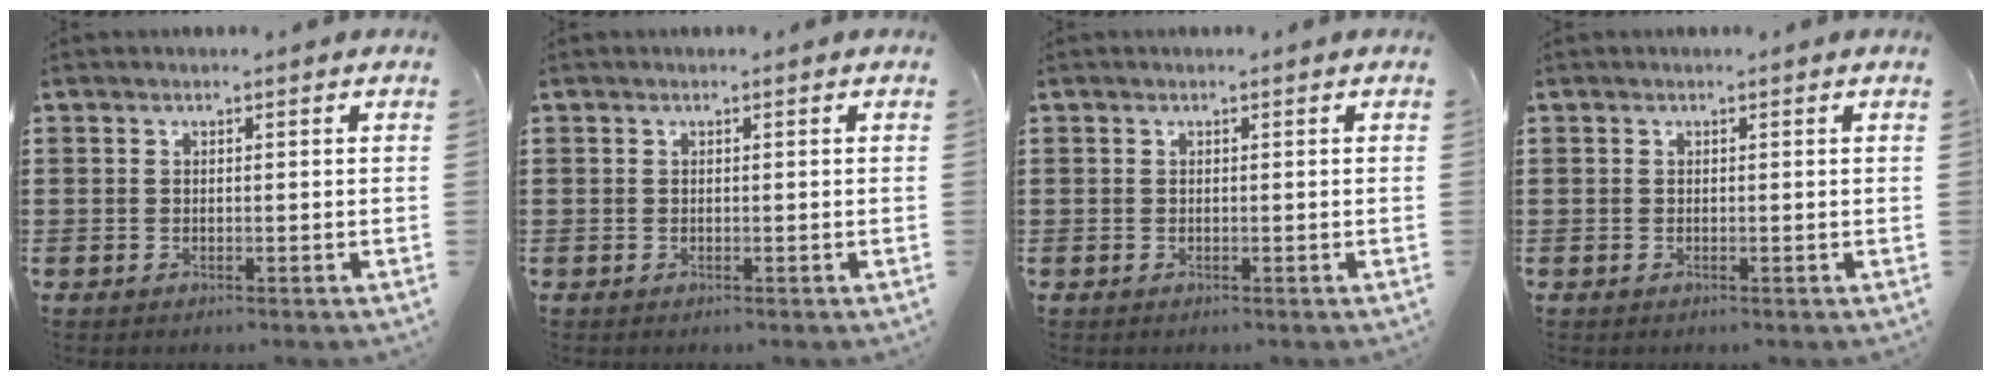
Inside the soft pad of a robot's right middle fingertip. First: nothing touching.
{"total": 0.0}
{"total": 0.0}
{"total": 0.0}